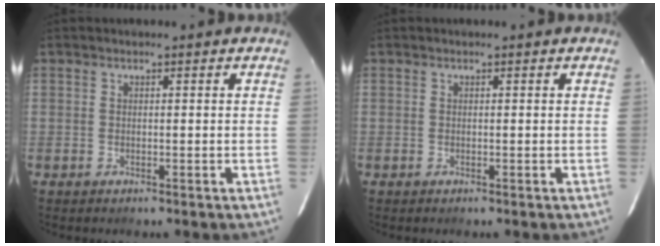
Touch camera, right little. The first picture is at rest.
{"total": 0.0}